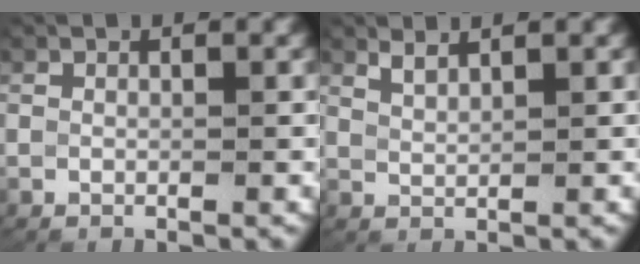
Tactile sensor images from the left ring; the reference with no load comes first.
{"total": 1.9, "force": [1.7, 0.1, 0.7], "torque": [-0.020, -0.003, 0.039]}